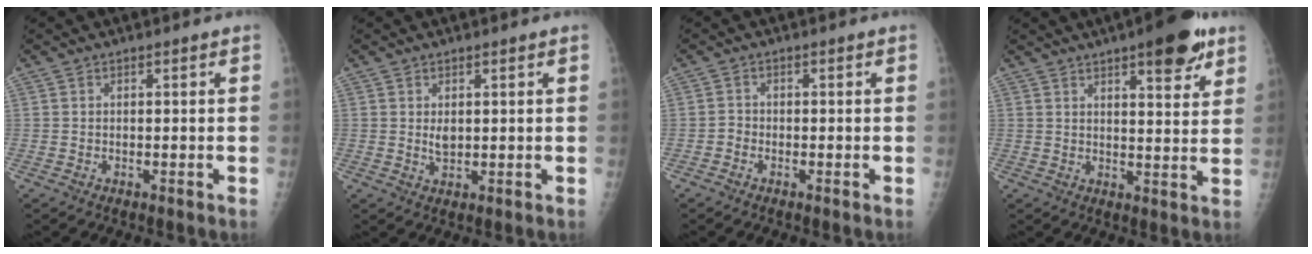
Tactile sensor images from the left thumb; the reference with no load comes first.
{"total": 2.2, "force": [0.7, 1.4, 1.6], "torque": [-0.020, -0.007, 0.013]}
{"total": 1.3, "force": [-0.7, 1.0, 0.4], "torque": [-0.004, 0.004, -0.020]}
{"total": 11.2, "force": [6.7, 3.5, 8.3], "torque": [-0.087, -0.029, 0.087]}